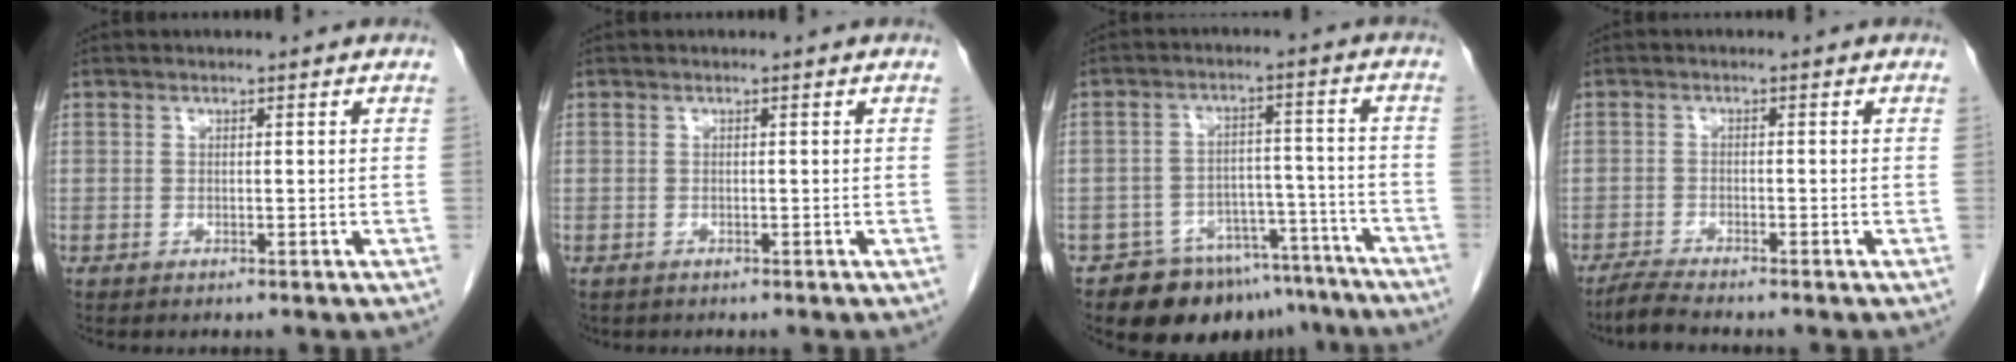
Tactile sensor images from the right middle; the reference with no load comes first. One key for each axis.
{"total": 1.2, "fx": -0.8, "fy": 0.8, "fz": 0.3, "tx": -0.012, "ty": 0.001, "tz": -0.010}
{"total": 13.3, "fx": -10.8, "fy": 6.9, "fz": 3.7, "tx": -0.037, "ty": 0.034, "tz": -0.145}
{"total": 3.0, "fx": -2.8, "fy": -0.5, "fz": 1.1, "tx": -0.034, "ty": -0.015, "tz": -0.055}